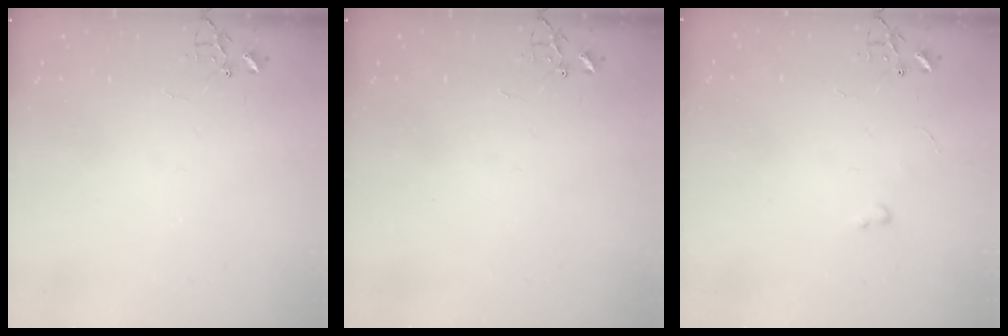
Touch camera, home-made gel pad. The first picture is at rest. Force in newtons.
{"total": 0.0}
{"total": 2.4, "press": 2.3, "slide": 0.4}